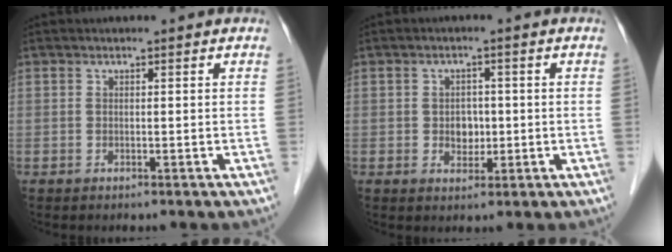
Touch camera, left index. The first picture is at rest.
{"total": 3.1, "force": [-0.2, 2.4, 1.9], "torque": [-0.027, 0.008, 0.002]}